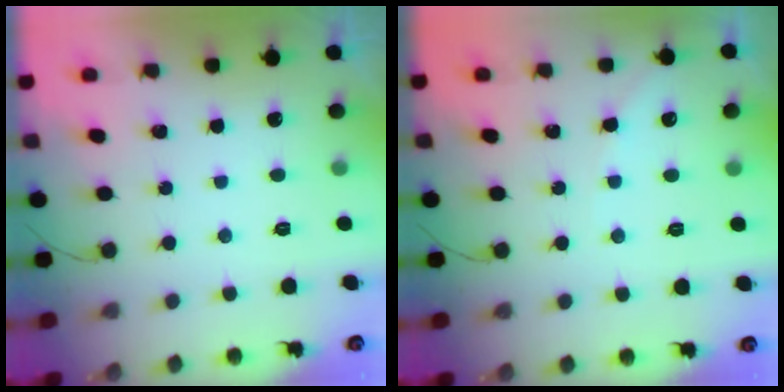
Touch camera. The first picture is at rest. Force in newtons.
{"total": 3.5, "press": 3.5, "slide": 0.5}